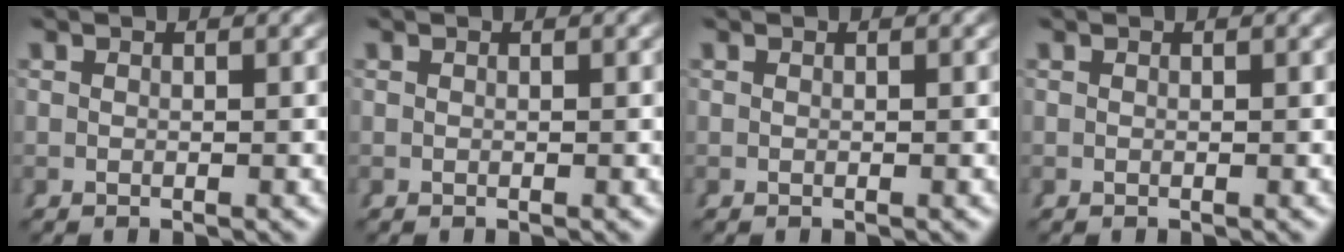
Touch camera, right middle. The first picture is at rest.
{"total": 0.0}
{"total": 0.0}
{"total": 0.0}